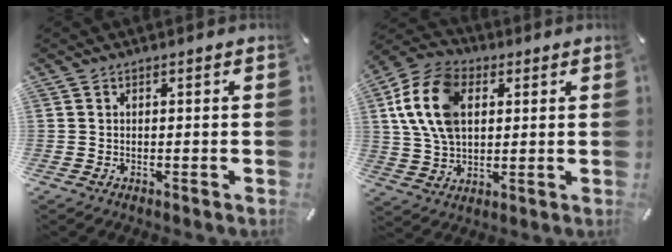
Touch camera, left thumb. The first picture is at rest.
{"total": 14.9, "force": [3.8, 10.5, 9.8], "torque": [-0.227, 0.014, 0.068]}